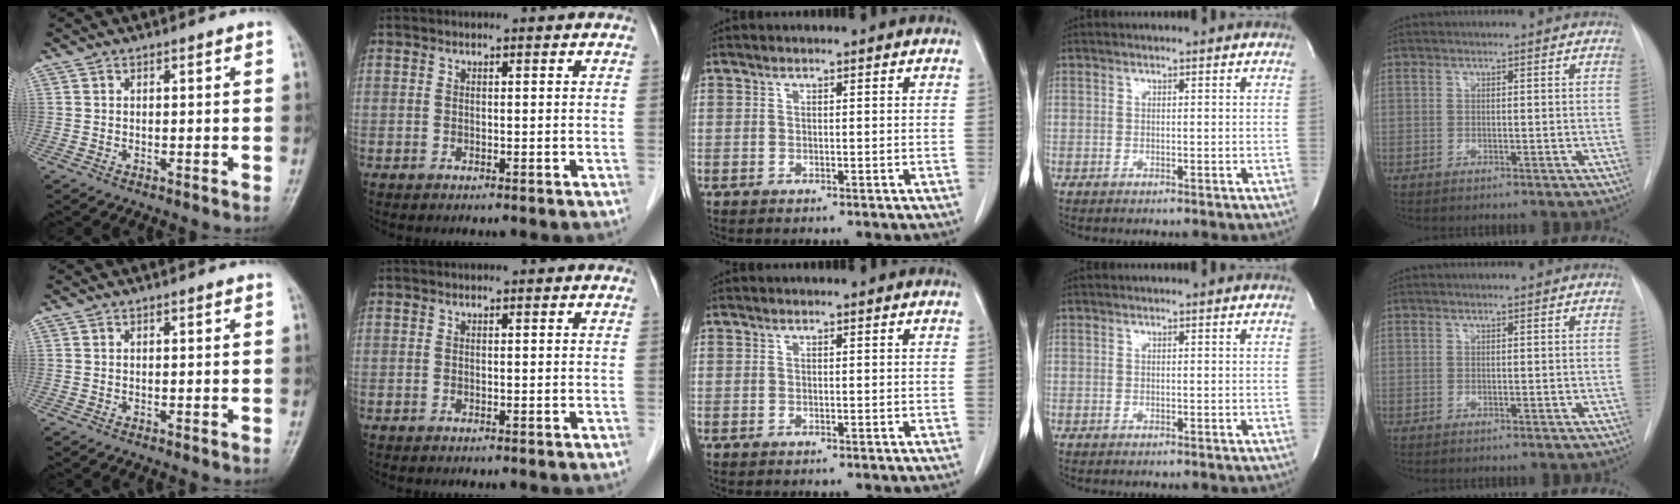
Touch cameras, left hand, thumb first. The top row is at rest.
{}